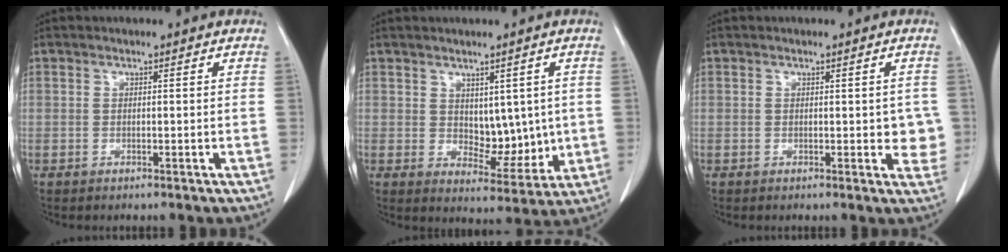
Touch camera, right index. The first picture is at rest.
{"total": 6.5, "force": [0.7, 3.7, 5.3], "torque": [-0.068, -0.005, 0.031]}
{"total": 3.3, "force": [0.2, 1.8, 2.7], "torque": [-0.016, 0.000, 0.002]}